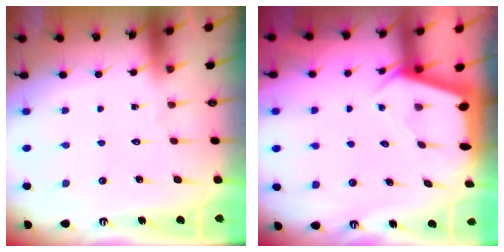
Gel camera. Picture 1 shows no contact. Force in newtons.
{"total": 2.3, "press": 2.3, "slide": 0.3}